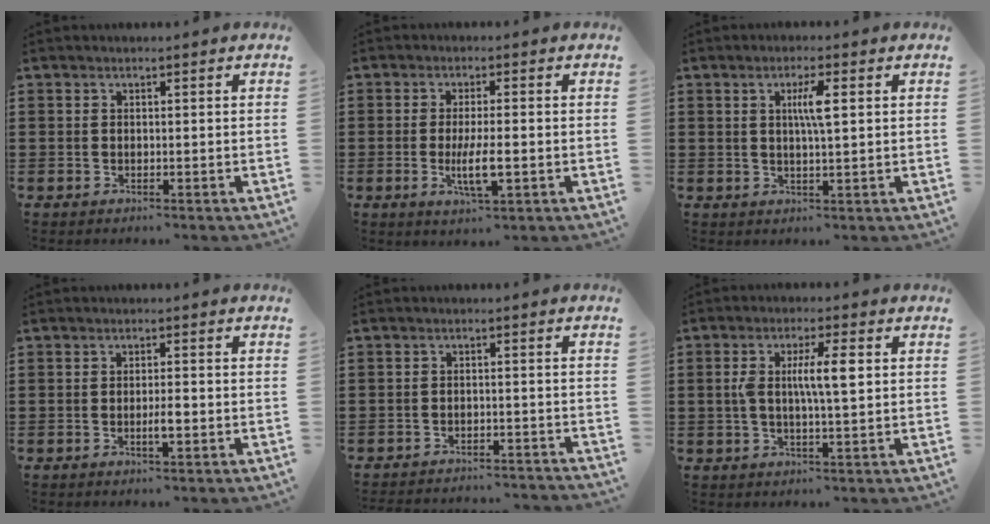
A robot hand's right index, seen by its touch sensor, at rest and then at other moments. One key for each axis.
{"total": 5.1, "fx": -1.1, "fy": 1.0, "fz": 4.9, "tx": -0.095, "ty": -0.006, "tz": -0.023}
{"total": 3.7, "fx": 0.8, "fy": 0.4, "fz": 3.6, "tx": -0.073, "ty": 0.001, "tz": 0.010}
{"total": 2.4, "fx": -0.6, "fy": 0.4, "fz": 2.2, "tx": -0.040, "ty": 0.001, "tz": -0.012}
{"total": 2.5, "fx": -2.5, "fy": 0.0, "fz": 0.2, "tx": -0.009, "ty": -0.001, "tz": -0.052}
{"total": 6.3, "fx": 0.9, "fy": 1.3, "fz": 6.1, "tx": -0.124, "ty": 0.000, "tz": 0.008}